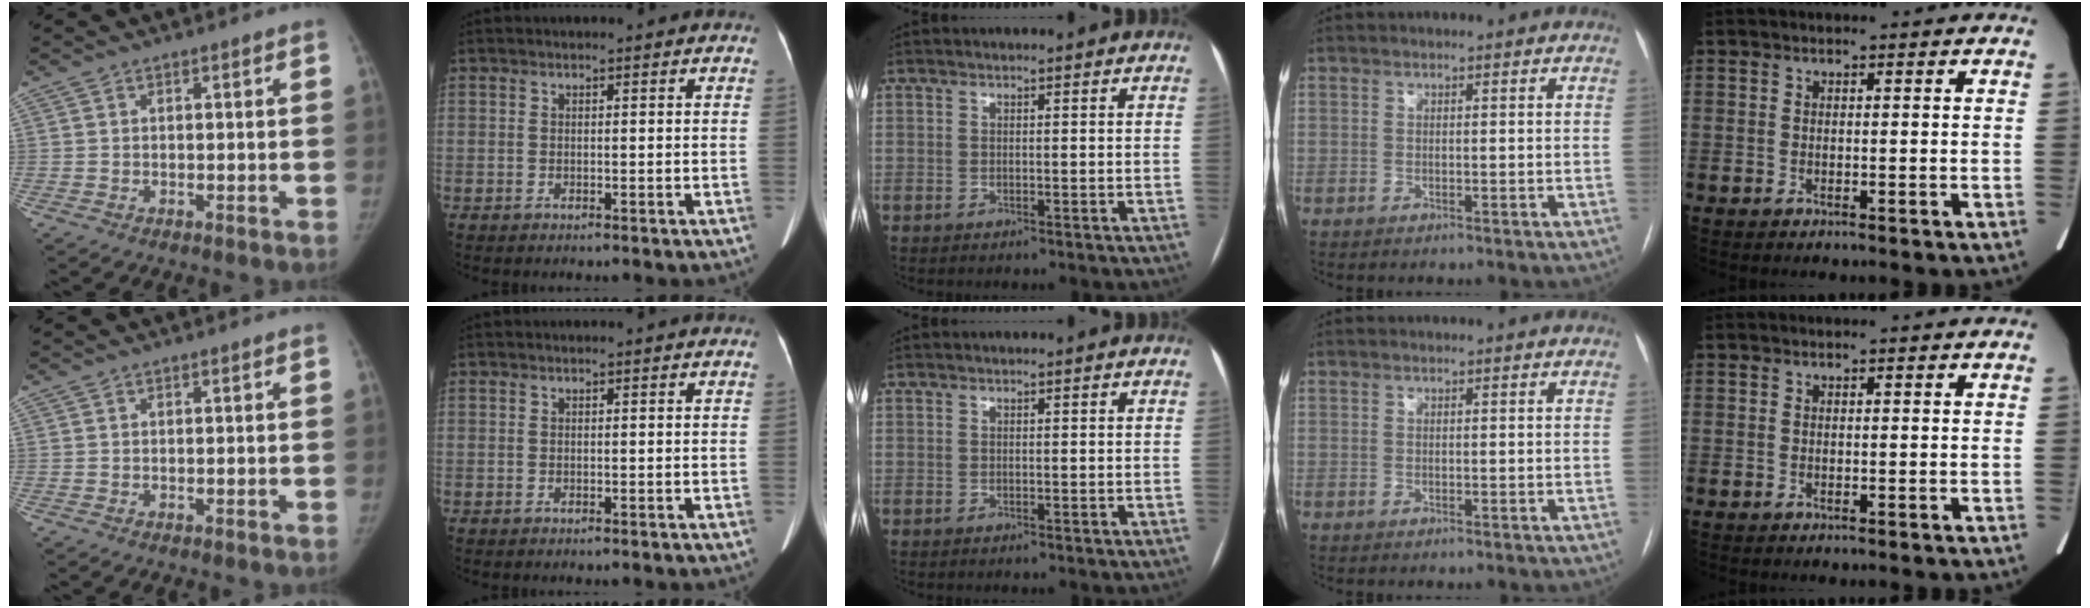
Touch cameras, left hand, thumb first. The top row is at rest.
{}